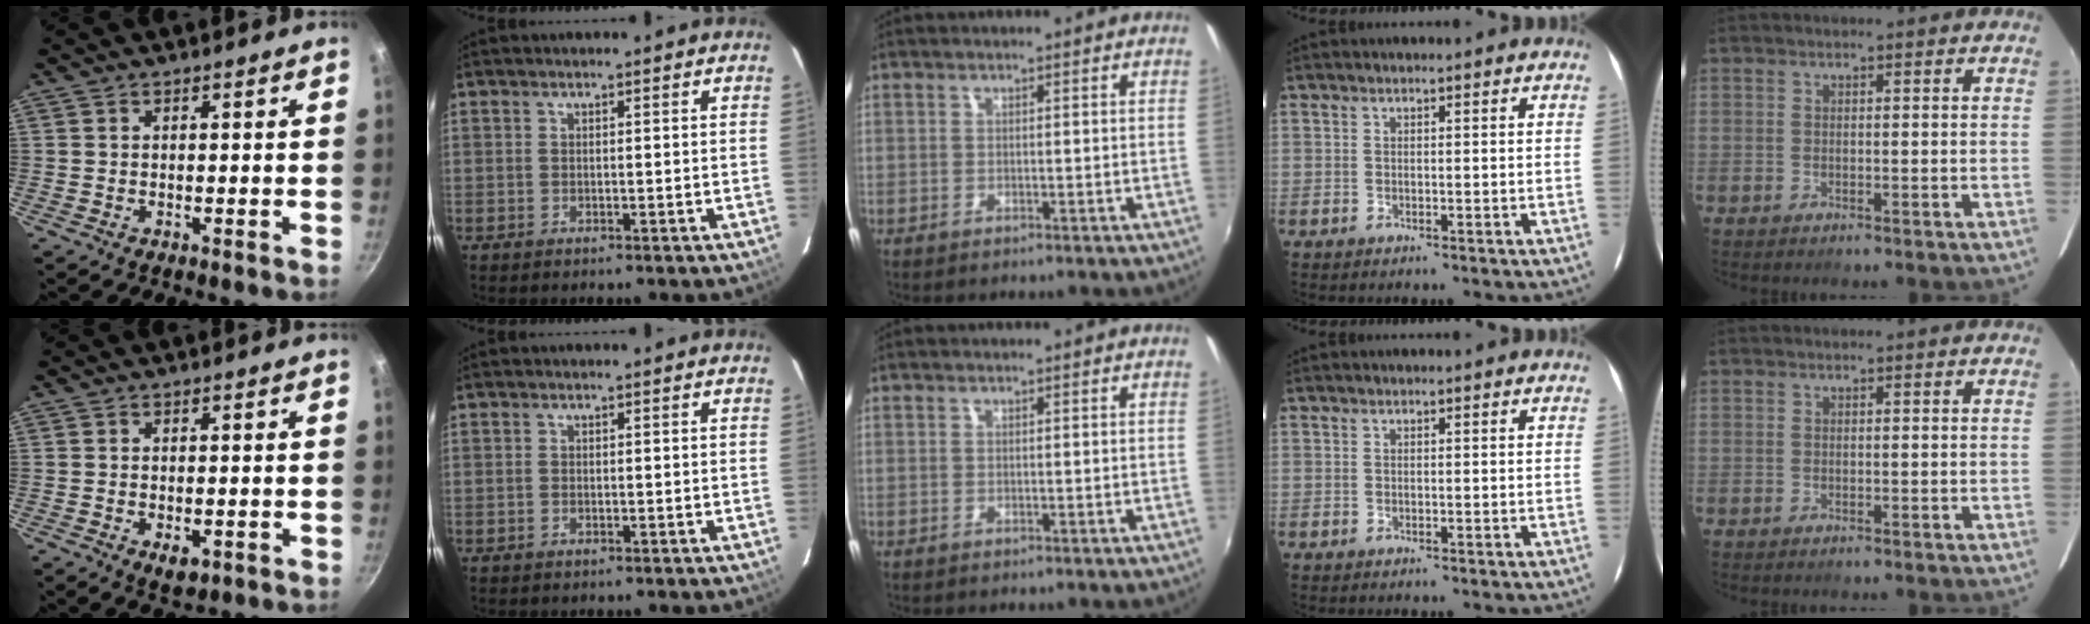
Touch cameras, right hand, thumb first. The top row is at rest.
{"thumb": {"total": 3.4, "force": [-1.1, 1.9, 2.7], "torque": [-0.034, -0.004, -0.012]}, "index": {"total": 0.6, "force": [-0.5, 0.4, 0.2], "torque": [-0.004, 0.002, -0.008]}}